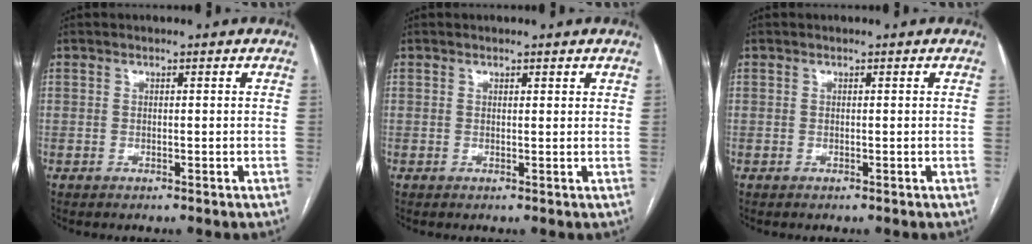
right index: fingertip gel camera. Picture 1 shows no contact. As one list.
[{"total": 0.9, "force": [0.8, 0.2, 0.4], "torque": [-0.004, 0.002, 0.009]}, {"total": 0.0}]